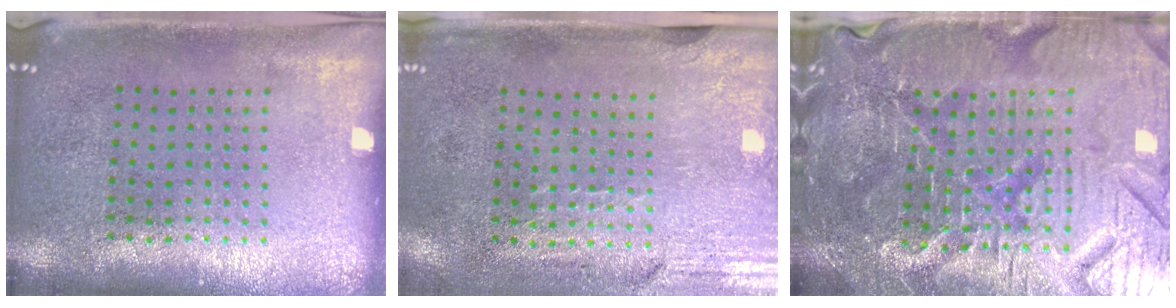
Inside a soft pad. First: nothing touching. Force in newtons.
{"total": 2.9, "press": 2.5, "slide": 1.5}
{"total": 5.6, "press": 5.3, "slide": 1.7}